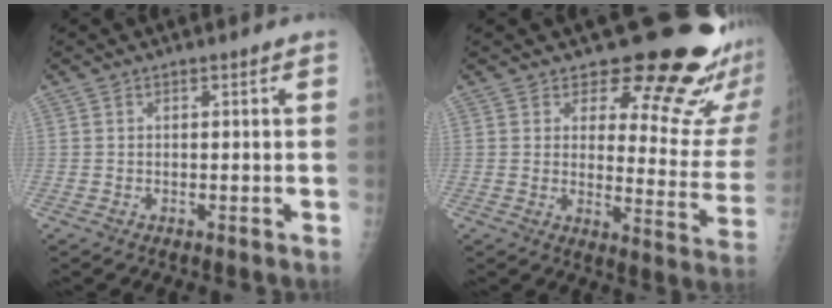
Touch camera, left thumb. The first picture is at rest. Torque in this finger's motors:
{"motor_torque": [0.42, 0.18, -0.27, -0.44, 0.09]}